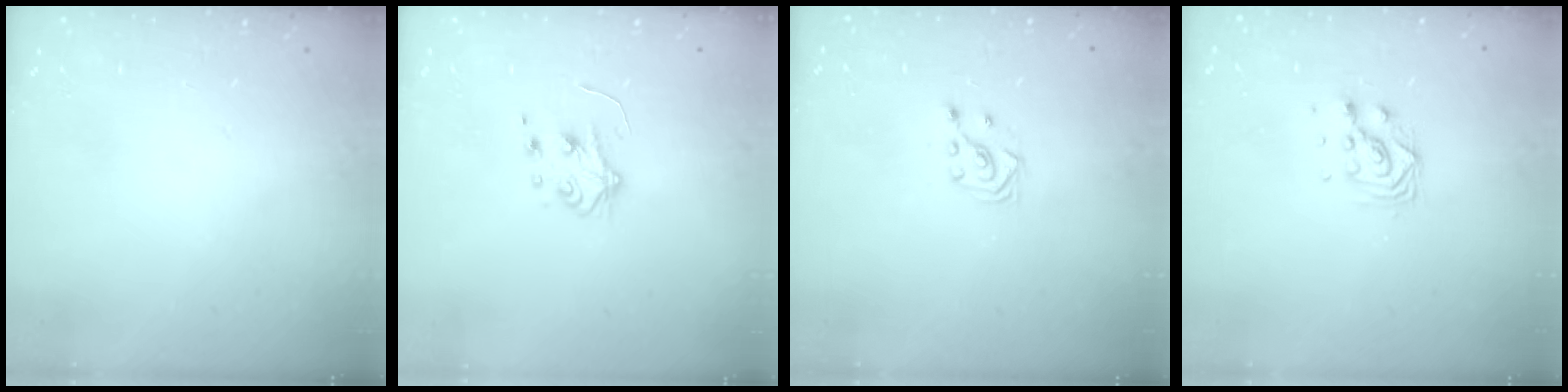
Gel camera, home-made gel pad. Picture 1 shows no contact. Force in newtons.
{"total": 4.9, "press": 4.8, "slide": 0.5}
{"total": 3.0, "press": 2.8, "slide": 1.0}
{"total": 6.6, "press": 6.6, "slide": 0.4}